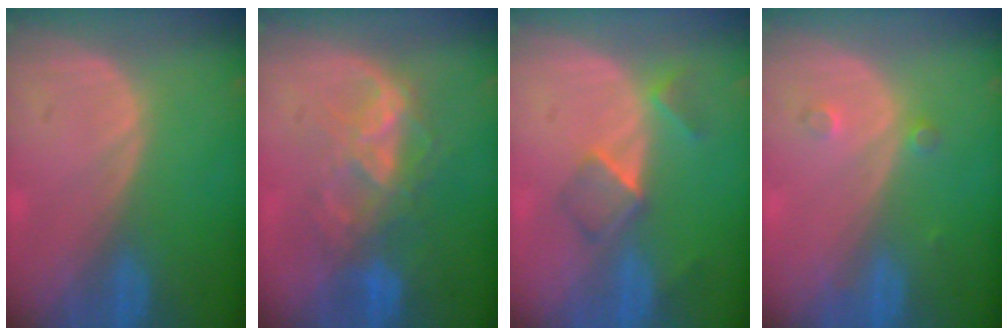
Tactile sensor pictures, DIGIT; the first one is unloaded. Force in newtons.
{"total": 7.8, "press": 7.1, "slide": 3.1}
{"total": 5.3, "press": 4.5, "slide": 2.8}
{"total": 1.9, "press": 1.6, "slide": 1.0}